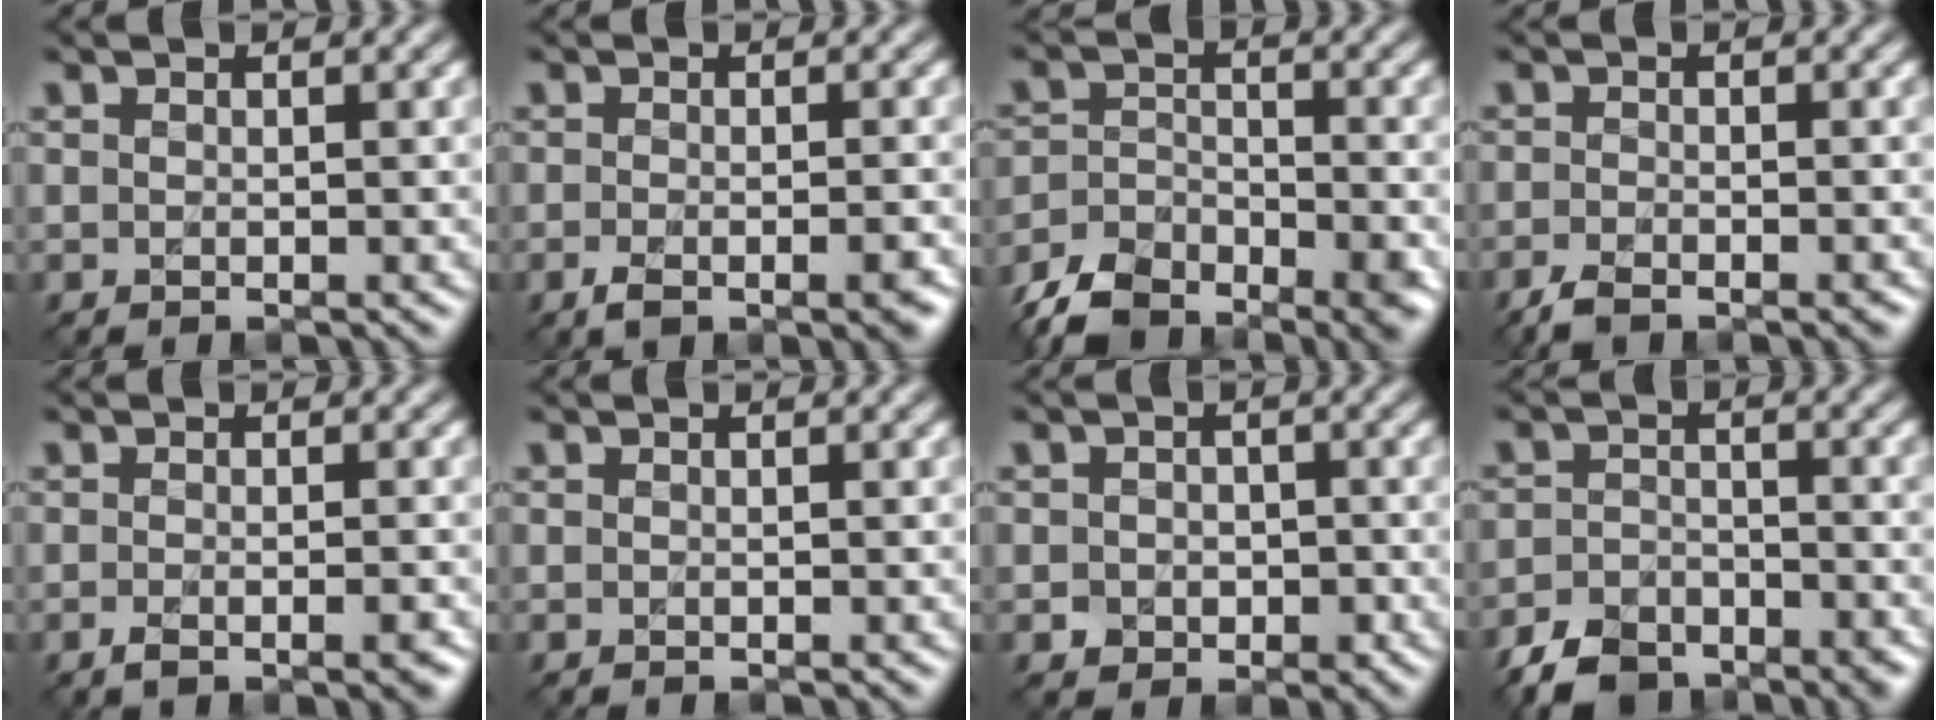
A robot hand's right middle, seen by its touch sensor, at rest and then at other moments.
{"total": 3.5, "force": [-1.8, 1.1, 2.8], "torque": [-0.048, -0.007, -0.031]}
{"total": 8.4, "force": [-6.9, 3.4, 3.3], "torque": [-0.053, -0.021, -0.117]}
{"total": 3.0, "force": [-2.3, 0.9, 1.7], "torque": [-0.029, -0.004, -0.045]}
{"total": 2.7, "force": [-1.3, 0.8, 2.2], "torque": [-0.035, -0.002, -0.023]}
{"total": 0.0}
{"total": 2.0, "force": [-0.5, 1.8, 0.9], "torque": [-0.006, -0.006, -0.009]}
{"total": 5.8, "force": [-4.6, 2.9, 2.1], "torque": [-0.033, -0.015, -0.078]}